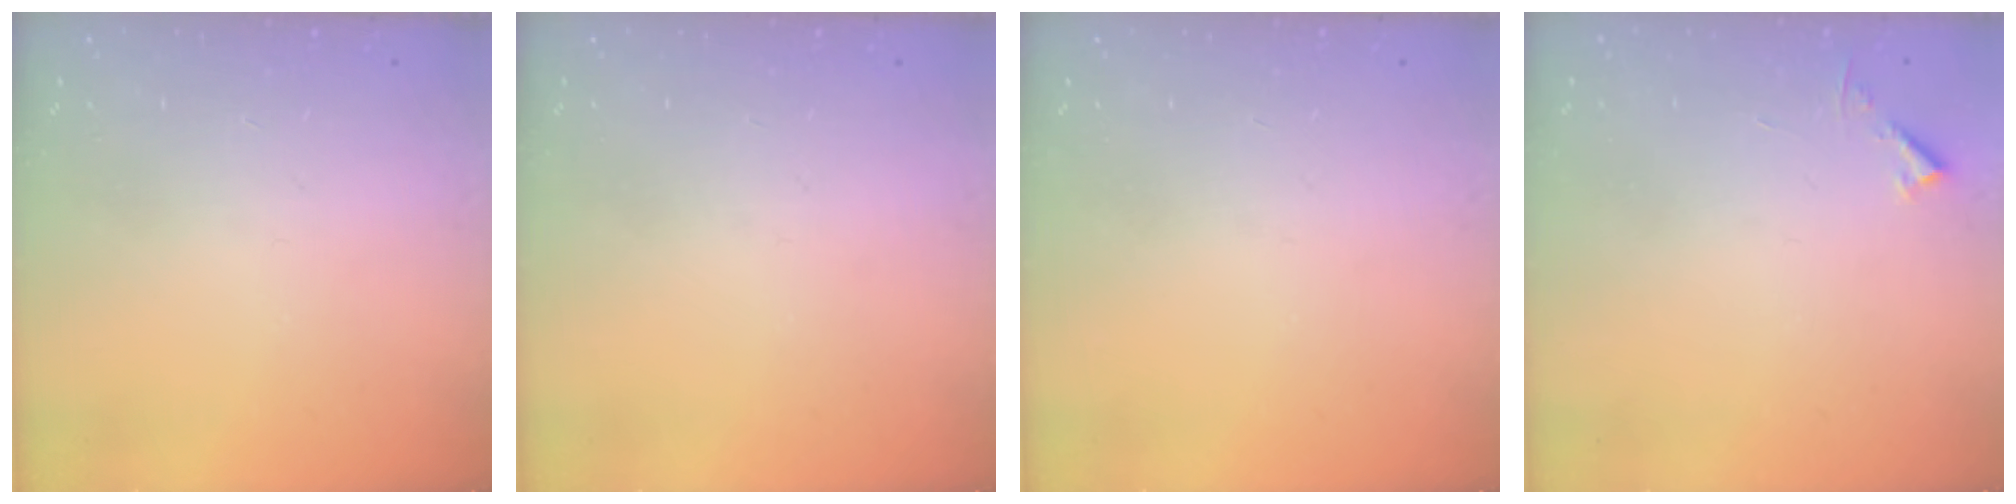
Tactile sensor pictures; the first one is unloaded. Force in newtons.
{"total": 0.0}
{"total": 0.0}
{"total": 4.0, "press": 4.0, "slide": 0.4}